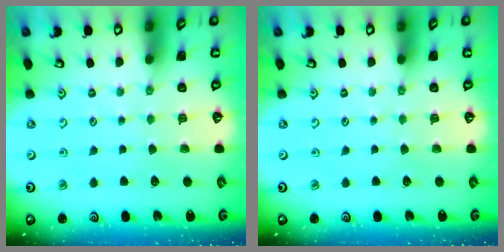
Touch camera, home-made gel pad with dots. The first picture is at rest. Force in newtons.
{"total": 0.0}